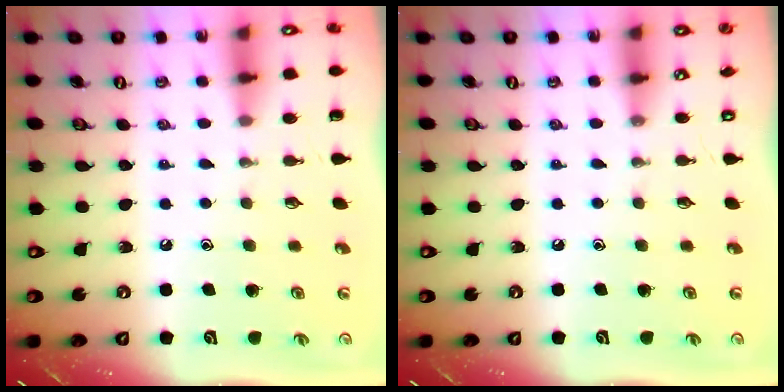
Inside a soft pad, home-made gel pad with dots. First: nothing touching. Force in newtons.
{"total": 0.0}